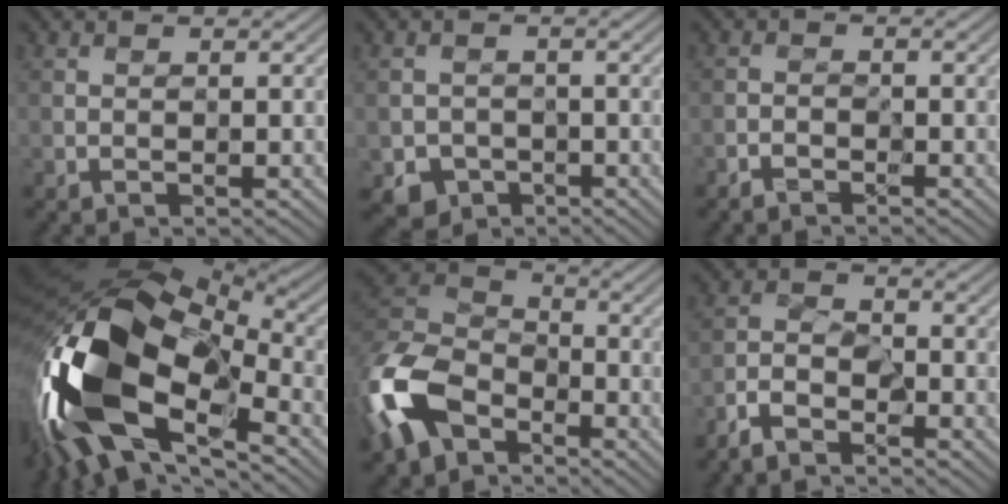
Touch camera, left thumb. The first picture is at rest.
{"total": 3.3, "force": [-1.8, 2.7, 0.7], "torque": [-0.016, -0.007, -0.036]}
{"total": 1.6, "force": [-1.5, 0.2, 0.4], "torque": [-0.009, 0.003, -0.032]}
{"total": 19.1, "force": [-6.2, 9.9, 15.1], "torque": [-0.326, -0.027, -0.104]}
{"total": 13.5, "force": [-6.5, 8.2, 8.6], "torque": [-0.229, -0.010, -0.149]}
{"total": 3.8, "force": [-3.4, 0.8, 1.5], "torque": [-0.033, 0.003, -0.079]}